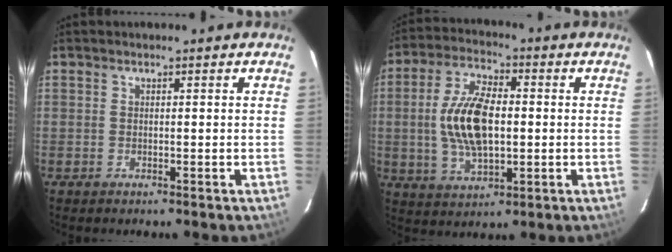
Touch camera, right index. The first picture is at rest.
{"total": 12.9, "force": [-0.2, 6.3, 11.3], "torque": [-0.226, 0.007, -0.001]}